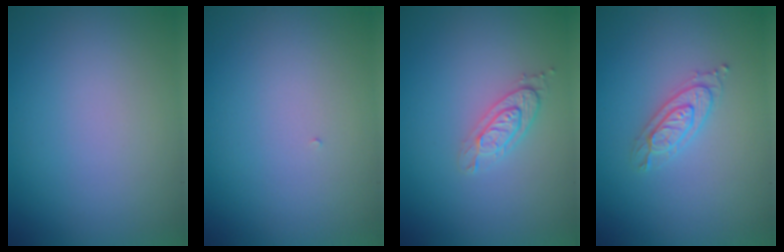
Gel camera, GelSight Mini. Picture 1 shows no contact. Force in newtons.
{"total": 0.0}
{"total": 2.1, "press": 2.0, "slide": 0.7}
{"total": 2.2, "press": 2.1, "slide": 0.5}